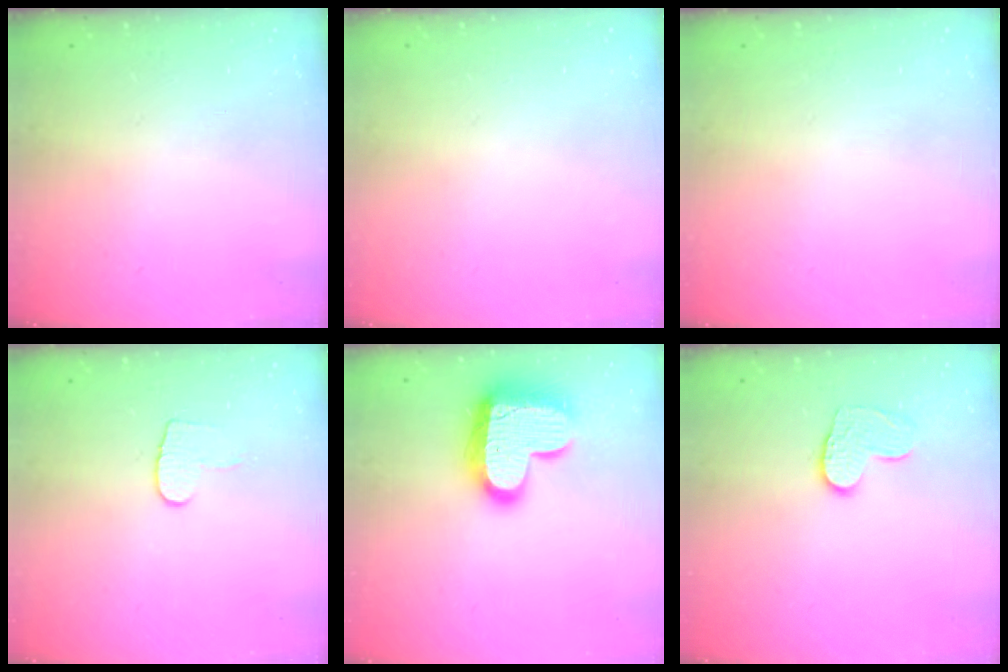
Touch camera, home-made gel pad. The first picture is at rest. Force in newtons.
{"total": 0.0}
{"total": 0.0}
{"total": 6.6, "press": 6.6, "slide": 0.6}
{"total": 18.0, "press": 17.9, "slide": 1.3}
{"total": 8.8, "press": 8.8, "slide": 0.7}